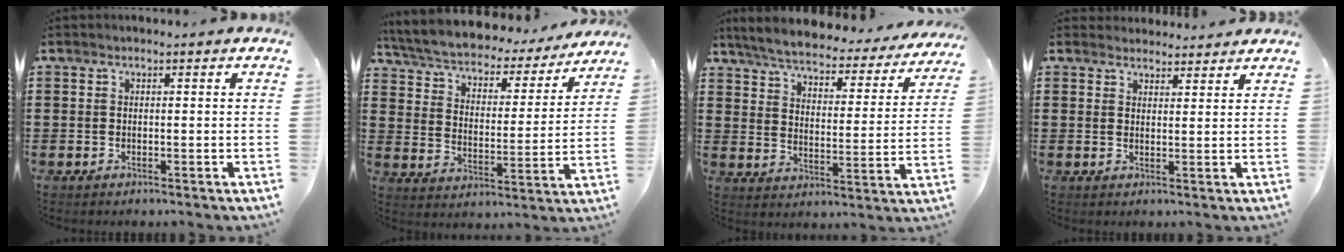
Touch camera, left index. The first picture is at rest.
{"total": 4.6, "force": [4.3, 0.9, 1.2], "torque": [-0.047, -0.035, 0.067]}
{"total": 4.9, "force": [4.5, 0.6, 1.6], "torque": [-0.057, -0.033, 0.072]}
{"total": 2.6, "force": [2.6, 0.5, -0.1], "torque": [-0.006, -0.006, 0.050]}